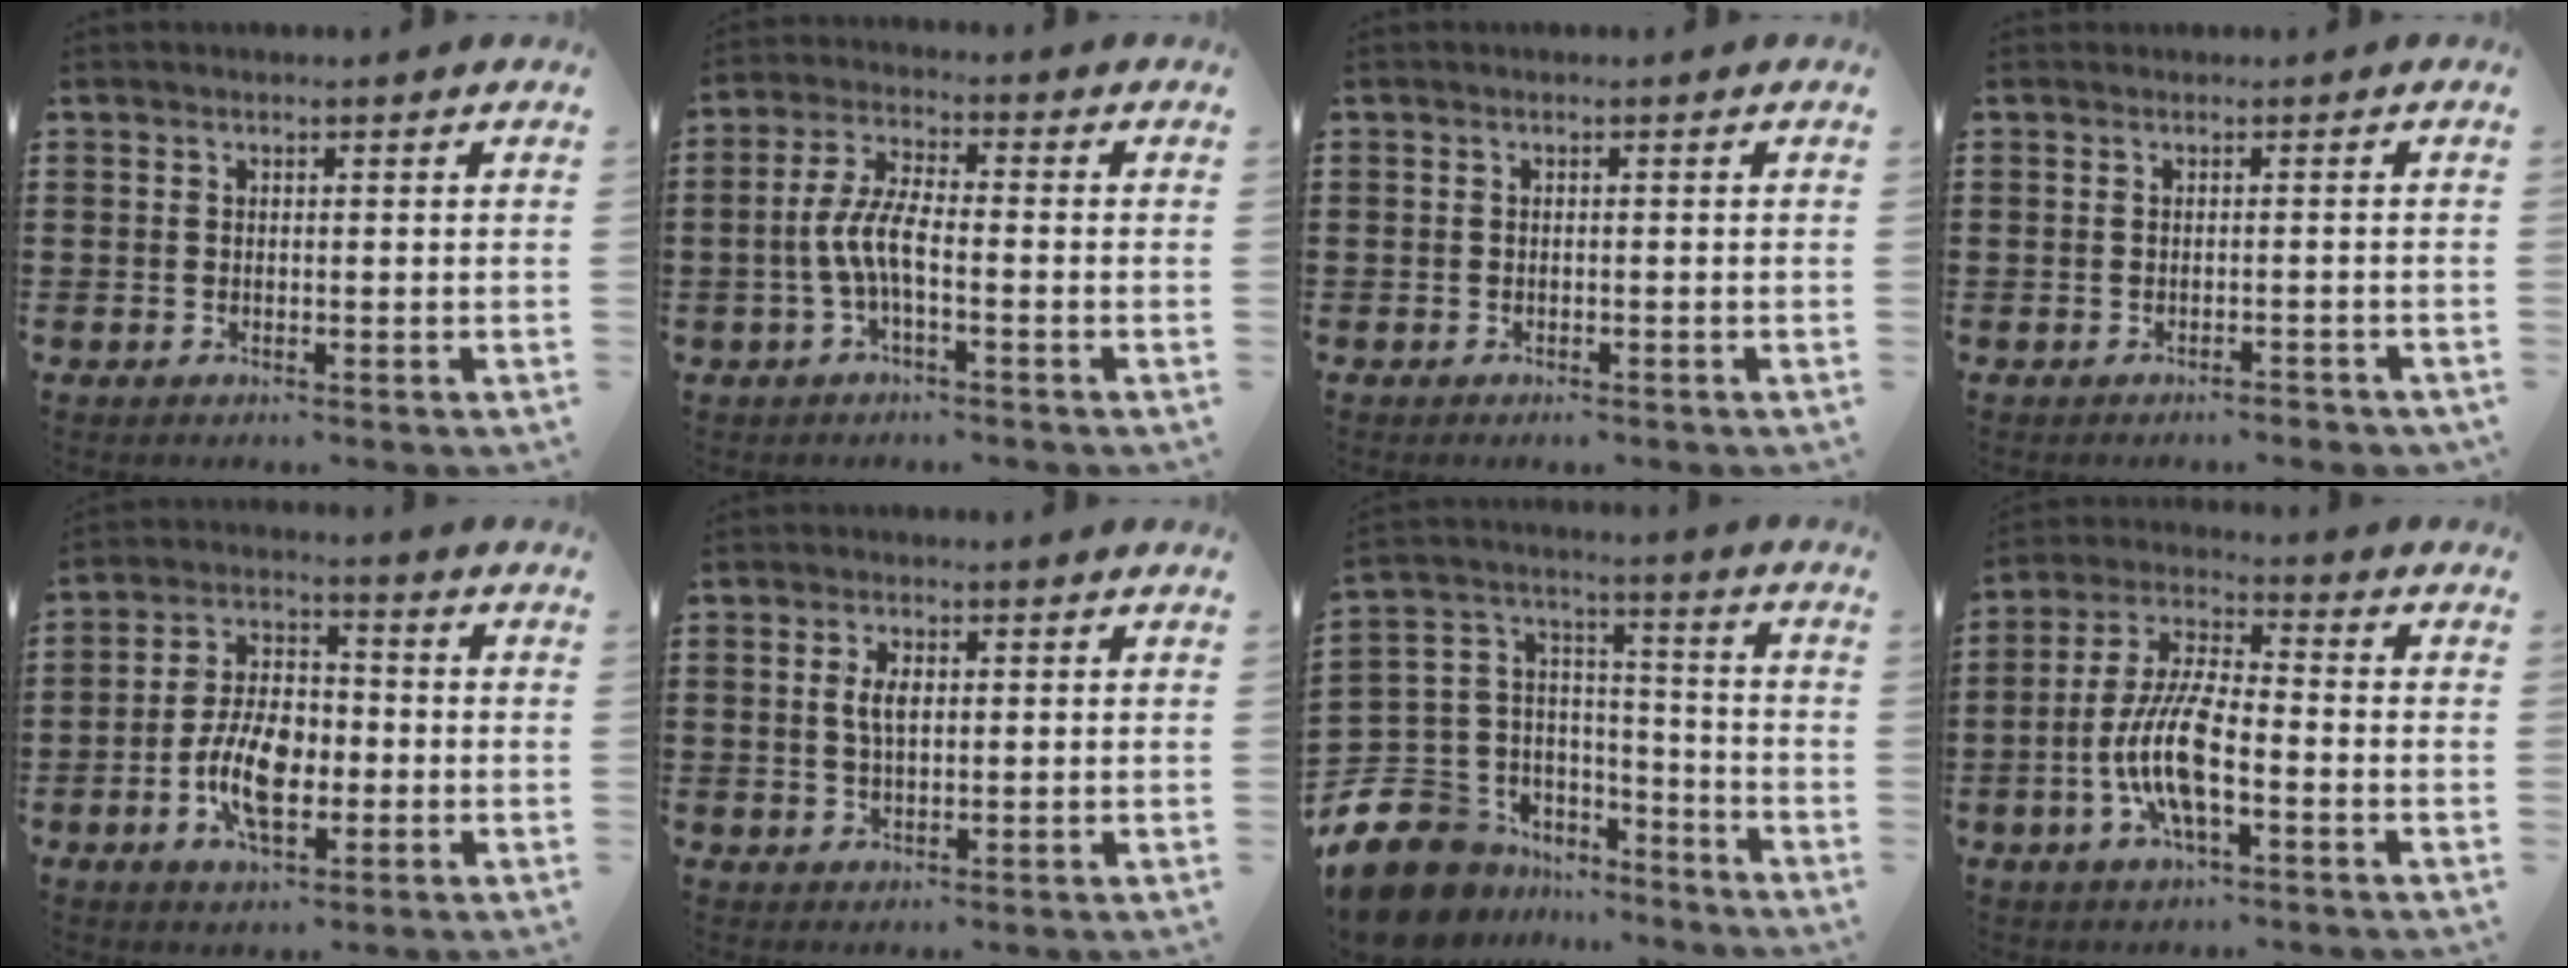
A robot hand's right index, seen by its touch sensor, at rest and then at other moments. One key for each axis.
{"total": 5.9, "fx": -1.8, "fy": 1.4, "fz": 5.4, "tx": -0.128, "ty": -0.010, "tz": -0.042}
{"total": 0.6, "fx": -0.6, "fy": 0.0, "fz": 0.0, "tx": -0.001, "ty": 0.000, "tz": -0.012}
{"total": 0.8, "fx": -0.8, "fy": 0.0, "fz": 0.1, "tx": -0.006, "ty": -0.002, "tz": -0.017}
{"total": 9.0, "fx": -2.6, "fy": 5.0, "fz": 7.0, "tx": -0.156, "ty": 0.006, "tz": -0.052}
{"total": 3.2, "fx": 0.5, "fy": 1.2, "fz": 2.9, "tx": -0.059, "ty": 0.006, "tz": 0.006}
{"total": 10.4, "fx": -6.9, "fy": 7.4, "fz": 2.4, "tx": -0.099, "ty": -0.002, "tz": -0.134}
{"total": 10.5, "fx": -3.1, "fy": 3.5, "fz": 9.4, "tx": -0.217, "ty": -0.010, "tz": -0.065}